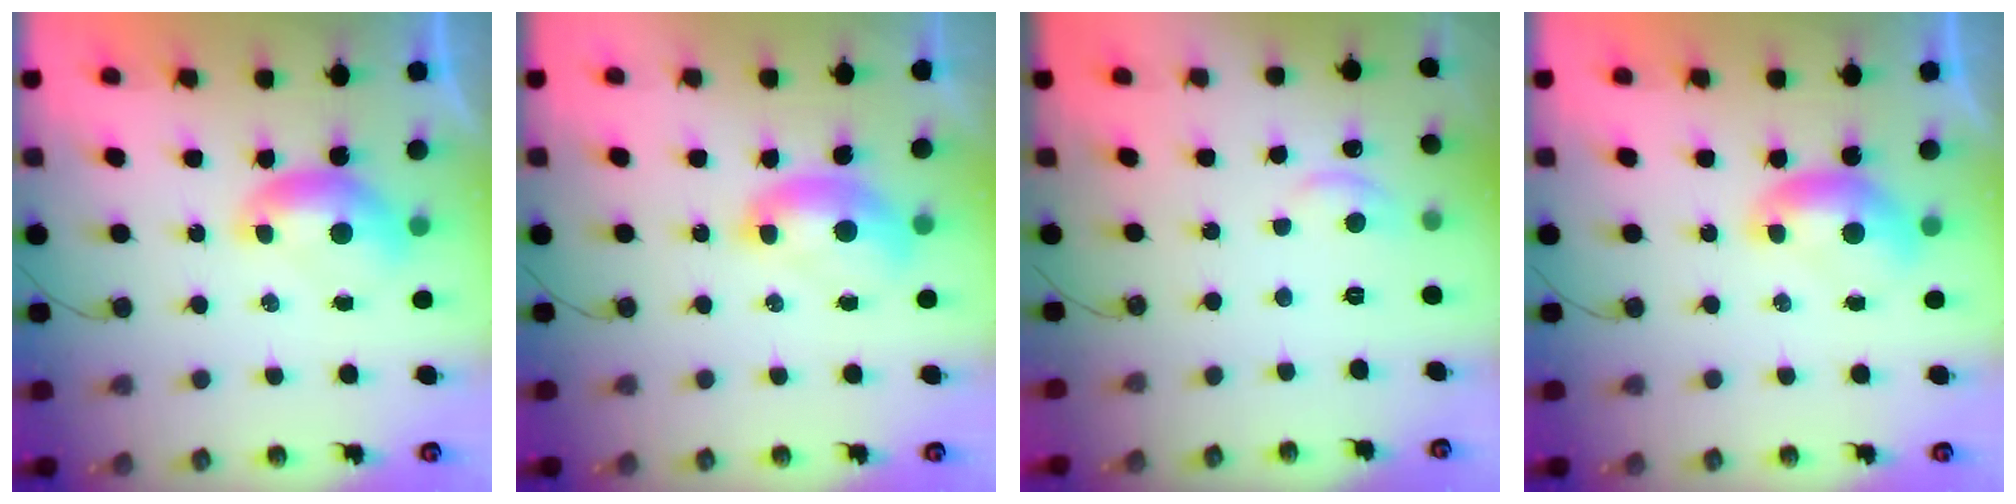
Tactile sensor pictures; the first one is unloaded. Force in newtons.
{"total": 1.8, "press": 1.7, "slide": 0.6}
{"total": 1.6, "press": 1.2, "slide": 1.1}
{"total": 0.0}